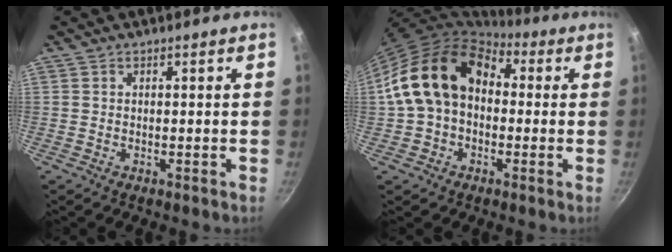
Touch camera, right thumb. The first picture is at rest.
{"total": 15.0, "force": [2.0, 11.0, 10.0], "torque": [-0.141, 0.035, 0.022]}